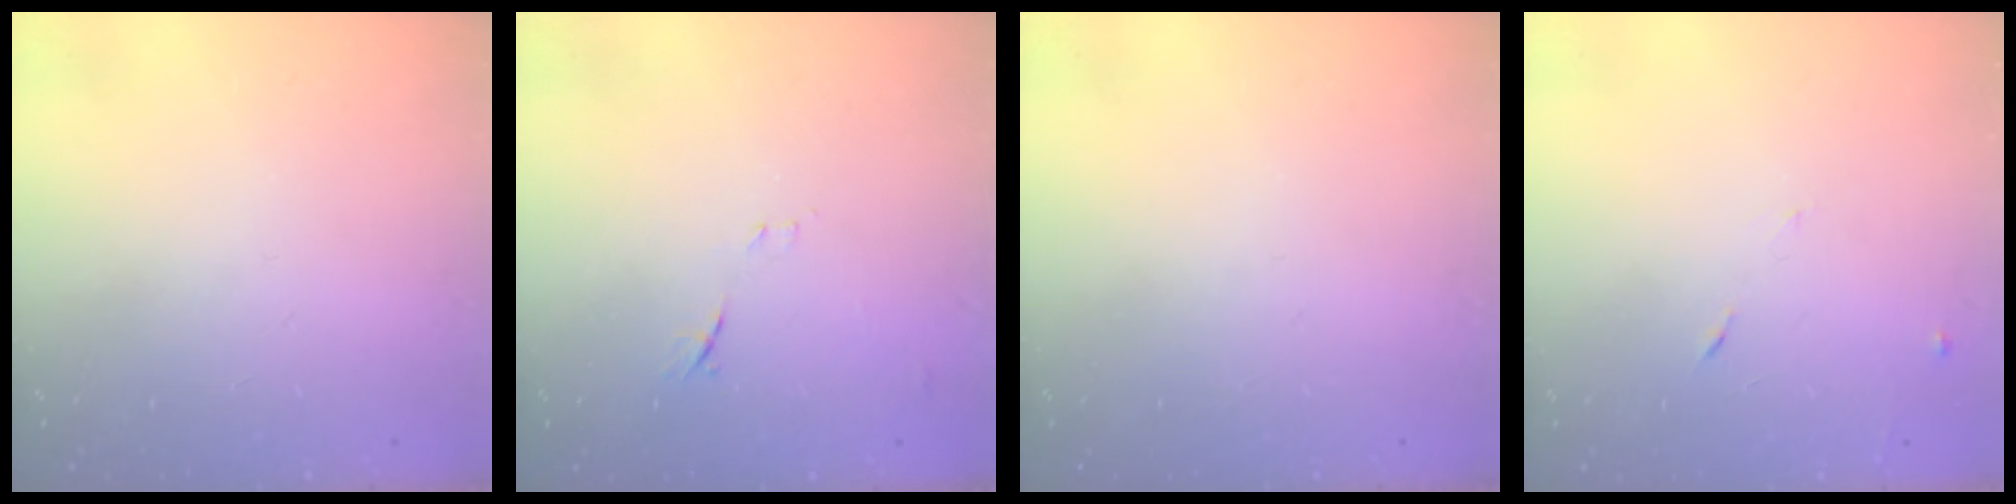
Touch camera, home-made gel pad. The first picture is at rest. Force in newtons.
{"total": 7.5, "press": 7.5, "slide": 0.8}
{"total": 0.0}
{"total": 6.7, "press": 6.7, "slide": 0.8}